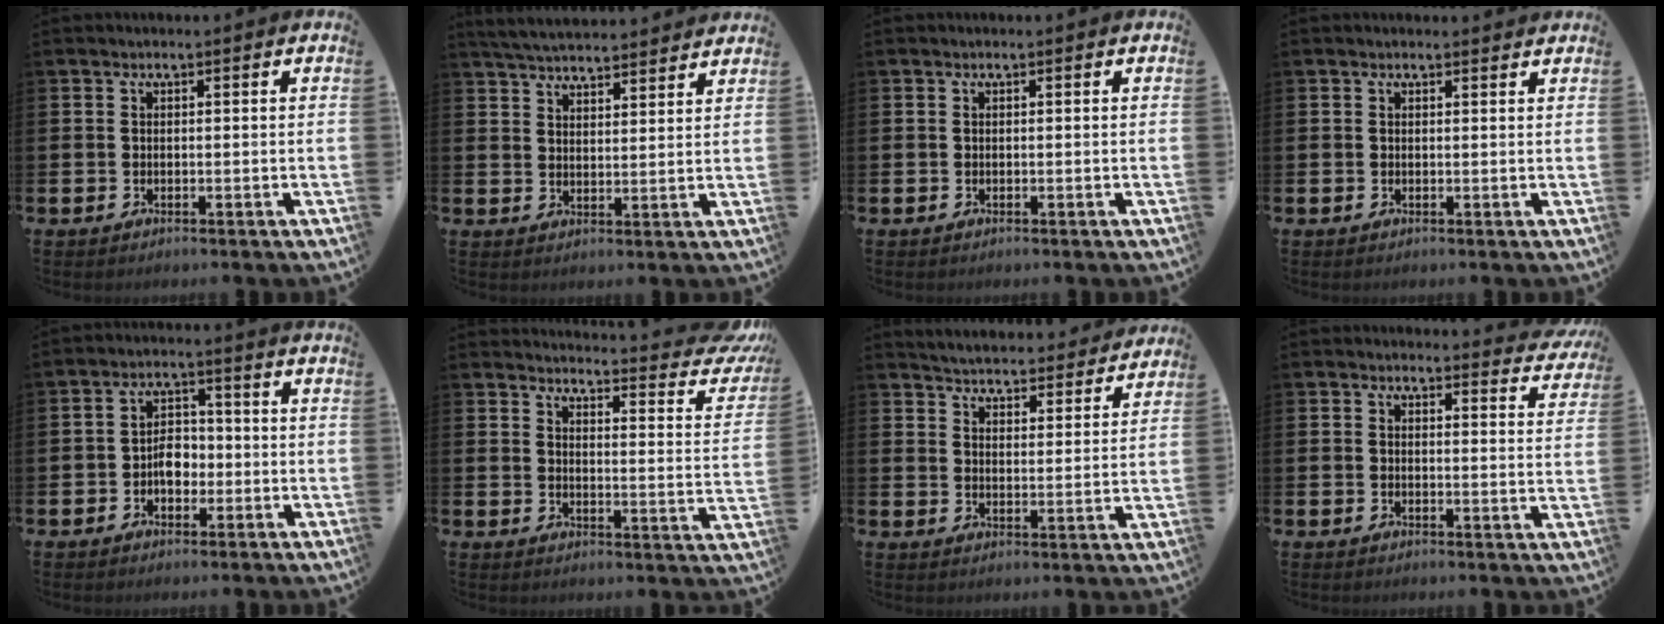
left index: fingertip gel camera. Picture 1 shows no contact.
{"total": 5.0, "force": [5.0, 0.3, 0.4], "torque": [-0.019, -0.032, 0.089]}
{"total": 0.0}
{"total": 0.6, "force": [0.6, 0.1, 0.1], "torque": [0.011, -0.004, 0.008]}
{"total": 3.9, "force": [-1.1, 2.7, 2.5], "torque": [-0.039, 0.006, -0.026]}
{"total": 4.3, "force": [4.0, 0.6, 1.5], "torque": [-0.015, -0.052, 0.055]}
{"total": 4.9, "force": [4.9, 0.6, 0.0], "torque": [-0.017, -0.042, 0.084]}
{"total": 3.0, "force": [2.9, 0.3, 0.1], "torque": [0.014, -0.027, 0.047]}